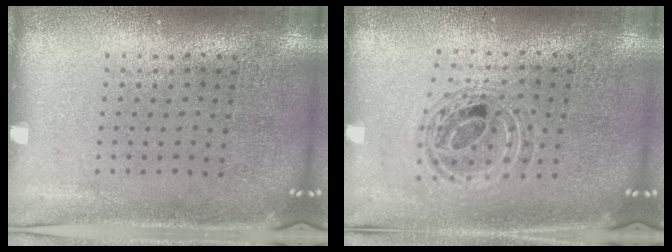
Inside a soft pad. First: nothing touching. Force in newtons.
{"total": 0.9, "press": 0.9, "slide": 0.2}